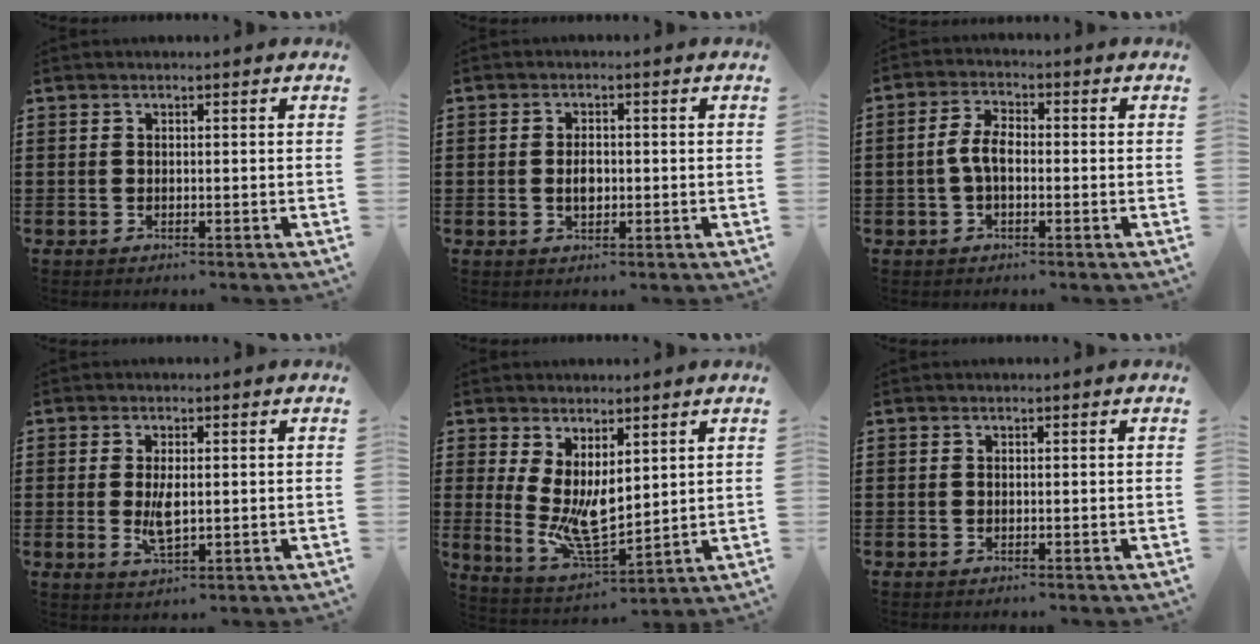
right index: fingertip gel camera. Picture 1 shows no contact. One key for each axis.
{"total": 2.7, "fx": -0.3, "fy": 1.3, "fz": 2.3, "tx": -0.038, "ty": -0.003, "tz": -0.006}
{"total": 4.2, "fx": -0.6, "fy": 1.6, "fz": 3.9, "tx": -0.087, "ty": 0.000, "tz": -0.016}
{"total": 4.2, "fx": 0.0, "fy": 1.5, "fz": 3.9, "tx": -0.082, "ty": -0.003, "tz": -0.002}
{"total": 7.7, "fx": 1.4, "fy": 3.3, "fz": 6.8, "tx": -0.131, "ty": -0.033, "tz": 0.029}
{"total": 0.0}